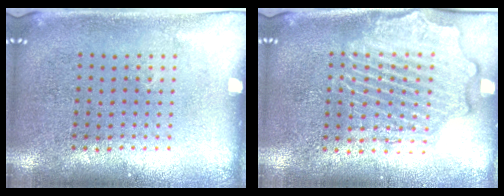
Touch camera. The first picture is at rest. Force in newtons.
{"total": 2.3, "press": 2.3, "slide": 0.4}